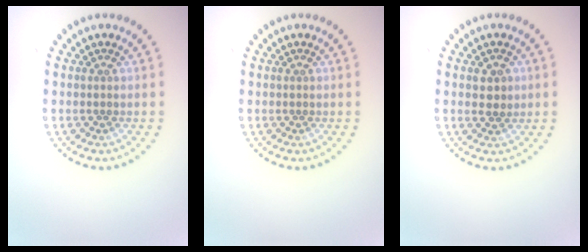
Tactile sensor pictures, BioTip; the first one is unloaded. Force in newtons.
{"total": 0.0}
{"total": 1.9, "press": 1.9, "slide": 0.4}